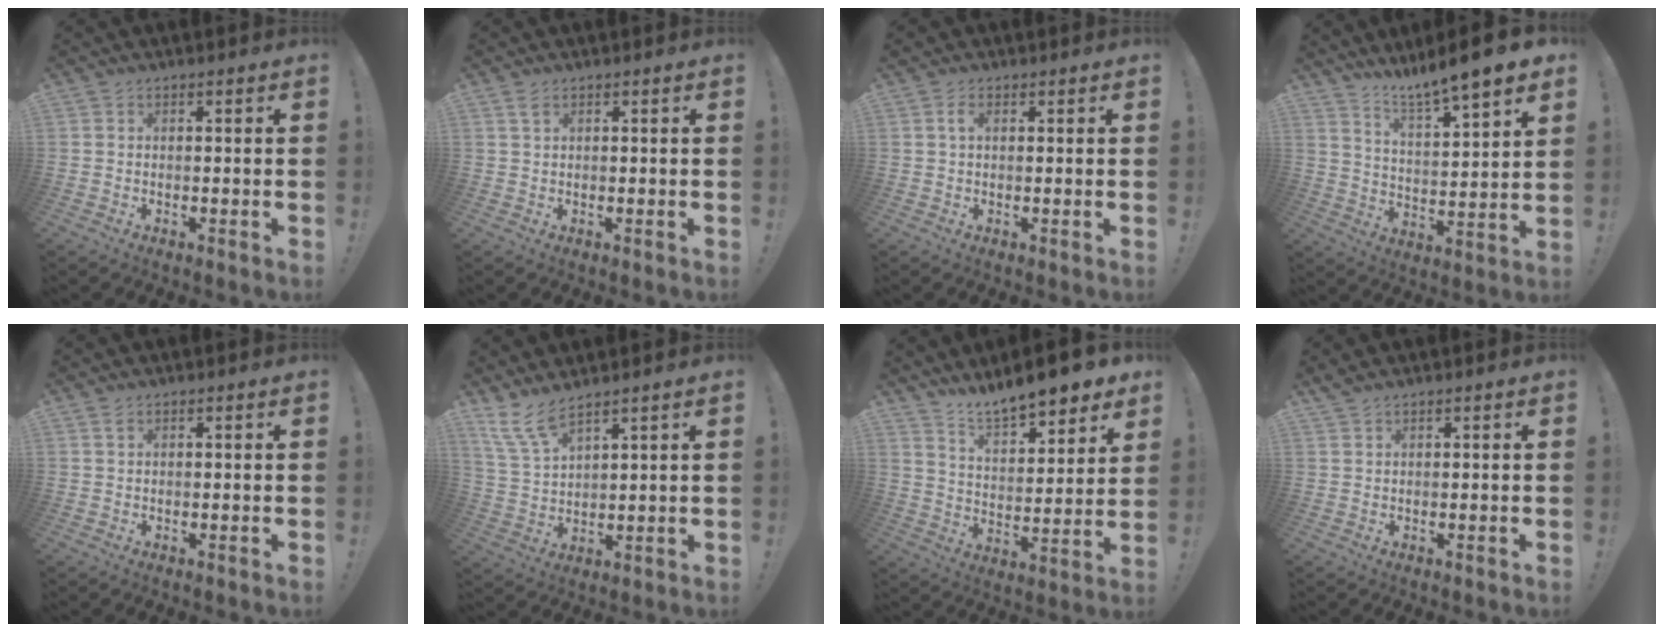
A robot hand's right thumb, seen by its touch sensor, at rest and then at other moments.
{"total": 2.0, "force": [1.3, 0.7, 1.4], "torque": [-0.022, -0.002, 0.022]}
{"total": 2.6, "force": [1.1, 1.3, 1.9], "torque": [-0.034, 0.001, 0.017]}
{"total": 10.2, "force": [9.1, 0.1, 4.5], "torque": [-0.081, -0.078, 0.151]}
{"total": 1.2, "force": [0.7, 0.4, 0.9], "torque": [-0.010, -0.001, 0.011]}
{"total": 8.4, "force": [6.8, 2.1, 4.6], "torque": [-0.096, -0.034, 0.131]}
{"total": 11.7, "force": [10.8, 2.3, 3.9], "torque": [-0.074, -0.090, 0.188]}
{"total": 1.0, "force": [0.9, -0.1, 0.6], "torque": [-0.018, 0.000, 0.017]}